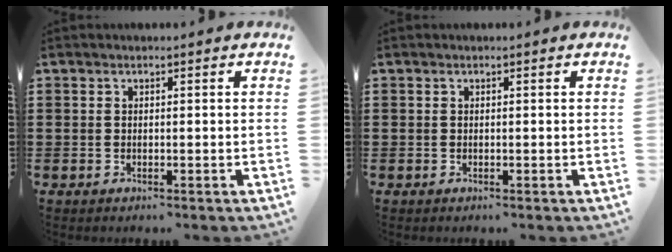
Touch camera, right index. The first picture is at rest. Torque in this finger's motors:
{"motor_torque": [0.26, 0.59, 0.00, 0.00]}